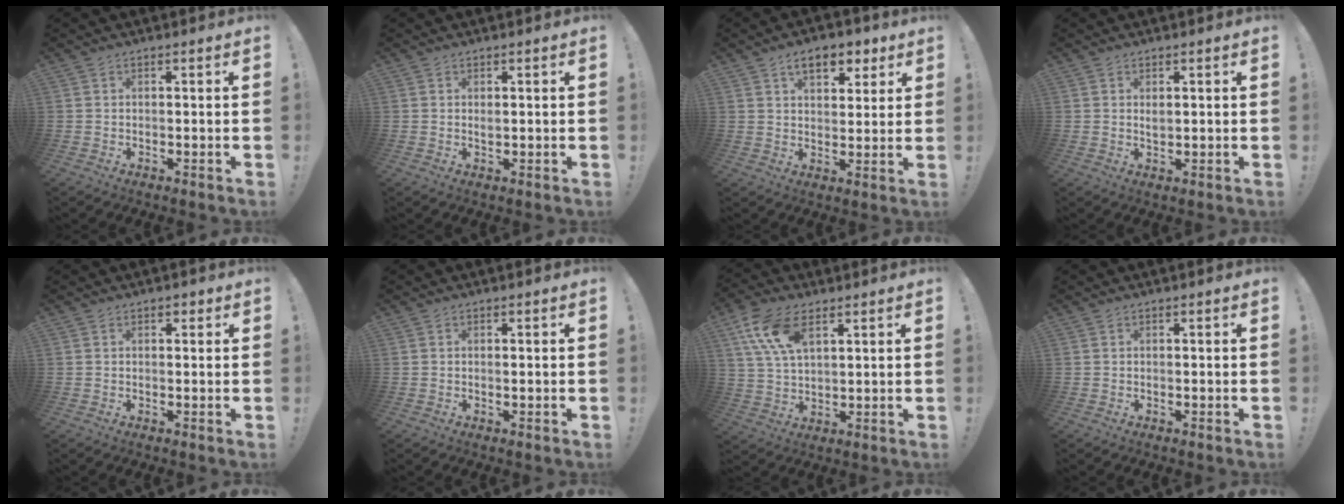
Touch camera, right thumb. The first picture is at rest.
{"total": 0.9, "force": [0.2, 0.5, 0.7], "torque": [-0.009, -0.001, 0.003]}
{"total": 9.2, "force": [5.2, 5.2, 5.5], "torque": [-0.067, -0.019, 0.091]}
{"total": 1.6, "force": [0.7, 0.9, 1.1], "torque": [-0.011, -0.004, 0.009]}
{"total": 1.1, "force": [0.5, 0.9, 0.4], "torque": [0.005, -0.002, 0.006]}
{"total": 0.5, "force": [0.3, 0.0, 0.4], "torque": [-0.002, -0.003, 0.003]}
{"total": 13.1, "force": [6.5, 7.2, 8.8], "torque": [-0.164, -0.016, 0.122]}
{"total": 0.0}